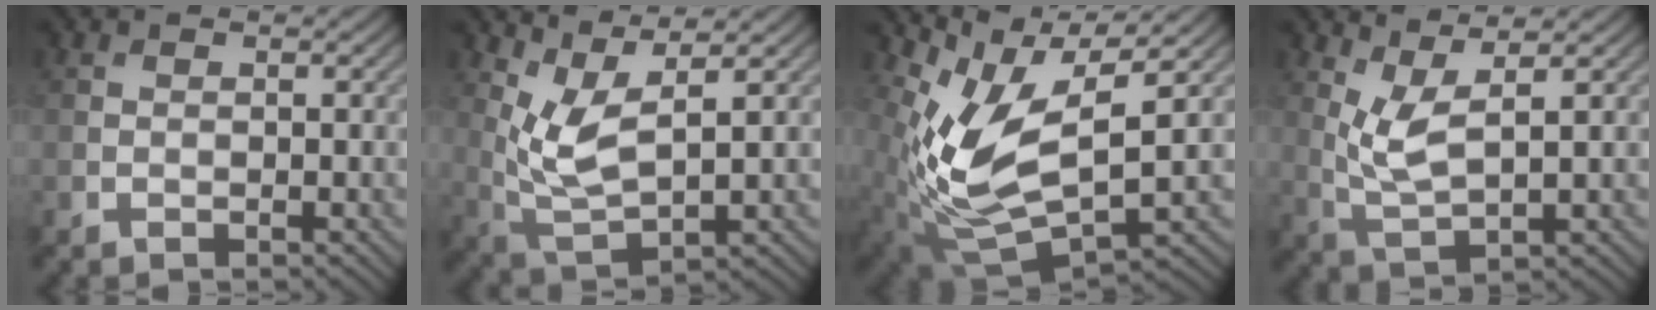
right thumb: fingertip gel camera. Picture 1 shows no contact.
{"total": 6.6, "force": [3.0, 2.2, 5.5], "torque": [-0.135, -0.005, 0.066]}
{"total": 10.9, "force": [2.6, 4.8, 9.4], "torque": [-0.211, -0.007, 0.055]}
{"total": 5.1, "force": [2.2, 1.4, 4.4], "torque": [-0.104, -0.001, 0.053]}